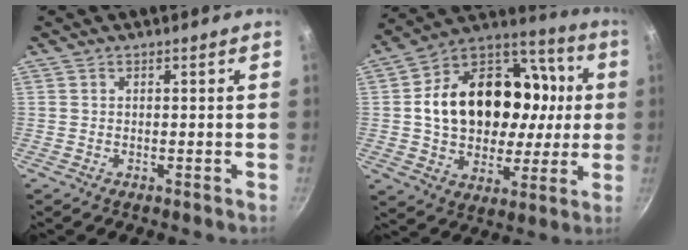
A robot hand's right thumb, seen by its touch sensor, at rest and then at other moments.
{"total": 26.2, "force": [2.1, 19.7, 17.2], "torque": [-0.260, 0.044, 0.037]}